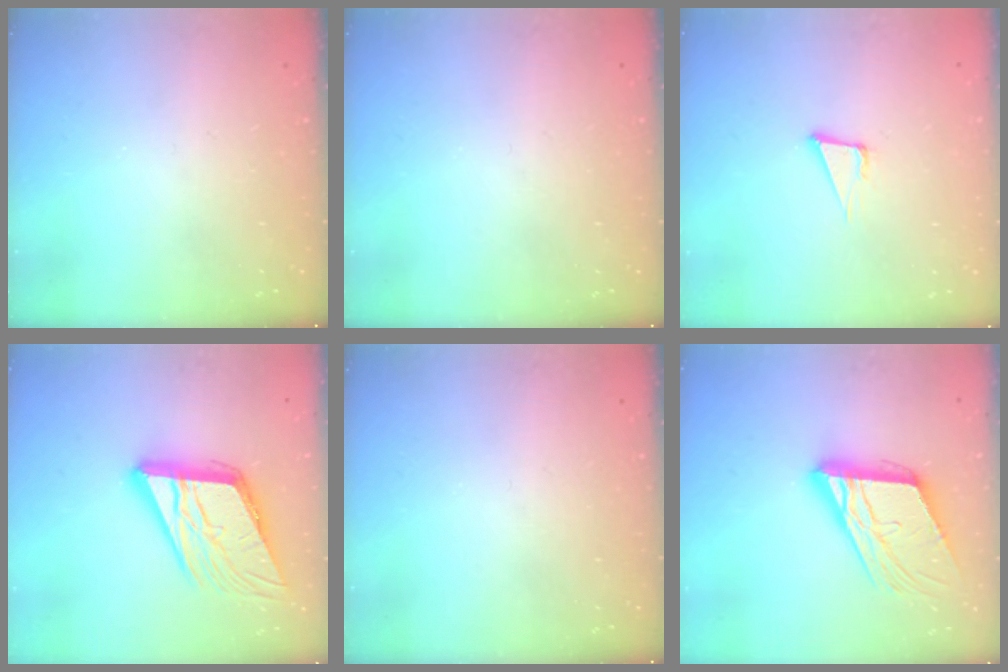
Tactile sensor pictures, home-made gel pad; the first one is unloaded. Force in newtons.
{"total": 0.0}
{"total": 5.0, "press": 4.0, "slide": 3.1}
{"total": 20.0, "press": 19.7, "slide": 3.6}
{"total": 0.0}
{"total": 18.4, "press": 18.1, "slide": 2.9}